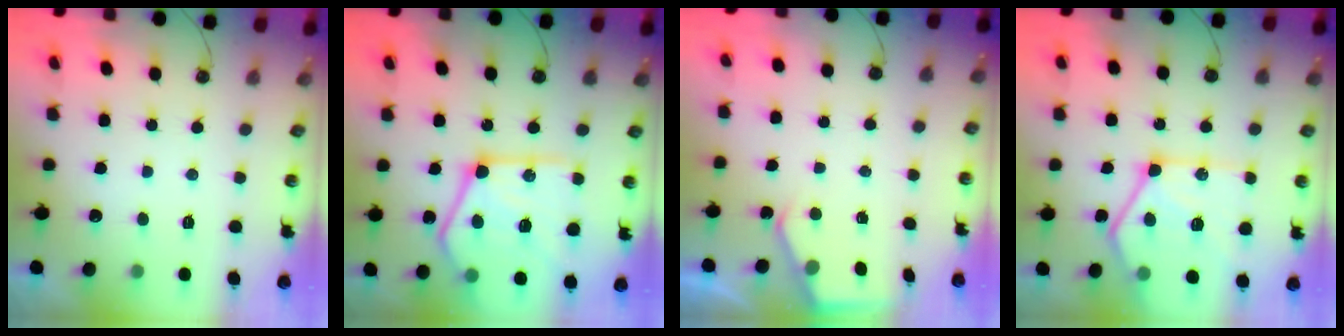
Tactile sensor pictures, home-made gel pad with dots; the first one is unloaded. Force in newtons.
{"total": 26.6, "press": 26.4, "slide": 3.2}
{"total": 2.4, "press": 2.4, "slide": 0.3}
{"total": 20.5, "press": 20.4, "slide": 1.7}